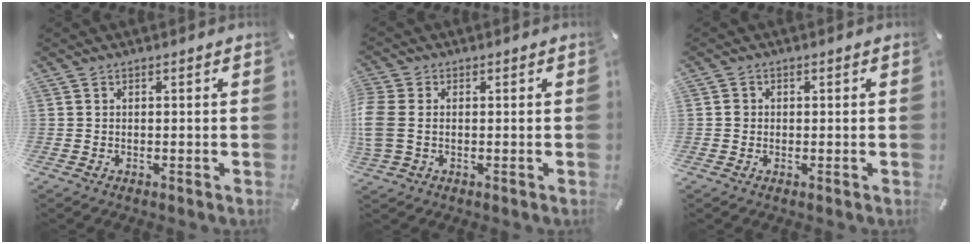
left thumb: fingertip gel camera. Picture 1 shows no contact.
{"total": 5.1, "force": [-0.1, 3.5, 3.7], "torque": [-0.102, -0.003, -0.008]}
{"total": 1.2, "force": [-0.1, 1.2, 0.4], "torque": [-0.007, 0.006, -0.004]}